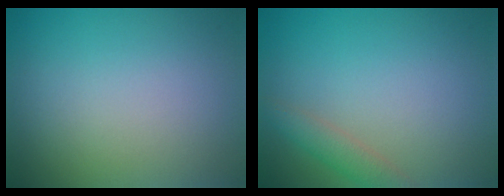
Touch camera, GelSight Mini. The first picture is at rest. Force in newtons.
{"total": 1.9, "press": 1.9, "slide": 0.1}